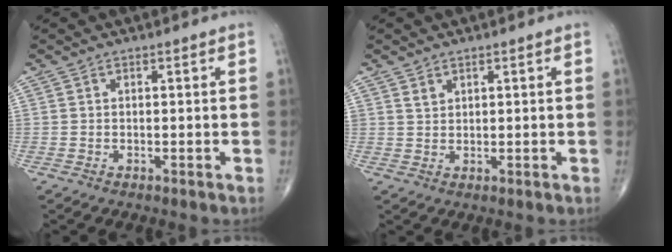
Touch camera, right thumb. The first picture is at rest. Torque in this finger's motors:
{"motor_torque": [0.05, 0.05, 0.42, 0.46, 0.04]}